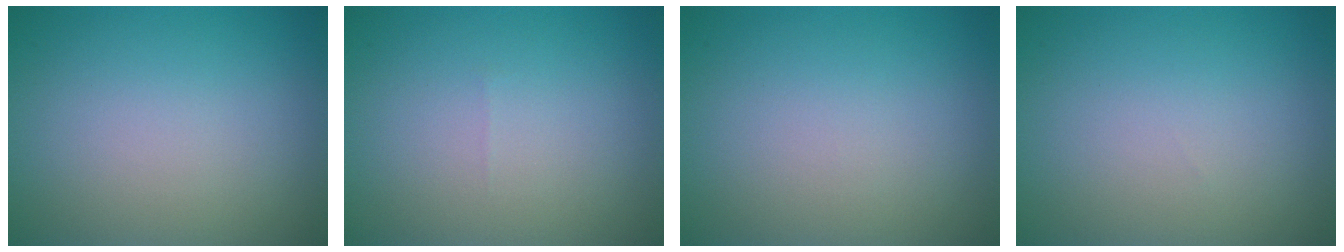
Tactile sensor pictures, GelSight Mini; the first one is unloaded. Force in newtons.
{"total": 0.0}
{"total": 0.0}
{"total": 0.0}